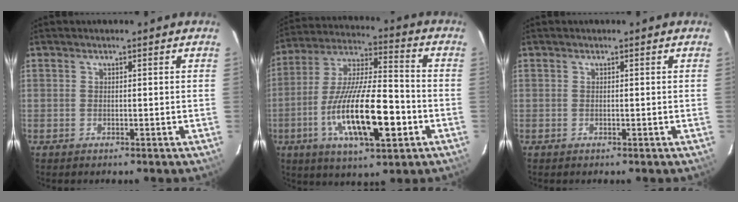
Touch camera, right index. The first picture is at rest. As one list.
[{"total": 19.7, "force": [-6.3, 5.4, 17.8], "torque": [-0.338, -0.011, -0.109]}, {"total": 0.0}]